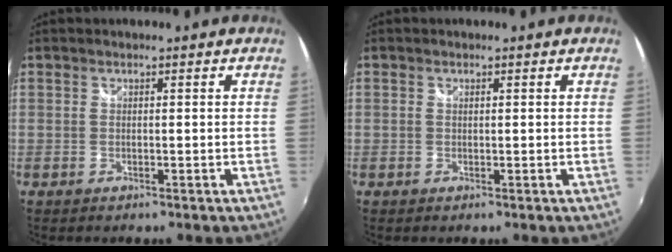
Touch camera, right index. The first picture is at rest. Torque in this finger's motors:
{"motor_torque": [-0.10, -0.02, -0.03, -0.01]}